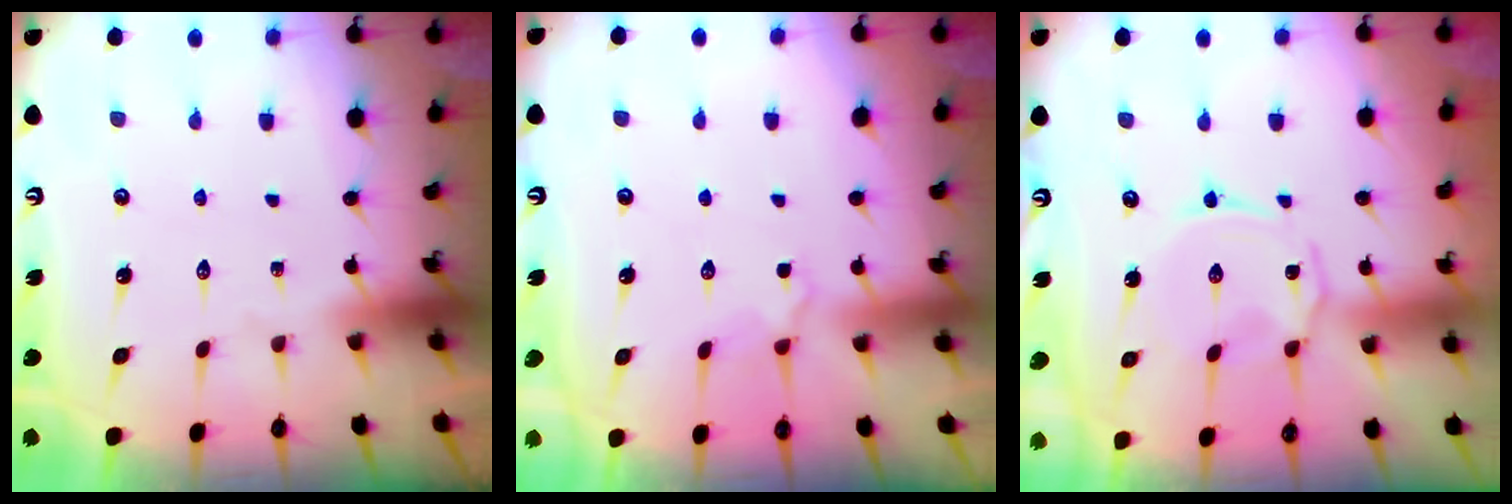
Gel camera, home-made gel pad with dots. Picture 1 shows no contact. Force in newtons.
{"total": 4.1, "press": 3.9, "slide": 1.2}
{"total": 2.5, "press": 2.4, "slide": 0.5}